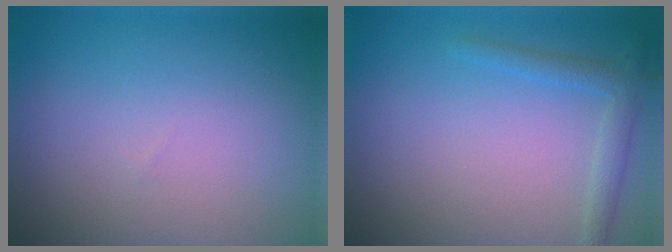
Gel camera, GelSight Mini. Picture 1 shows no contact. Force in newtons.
{"total": 2.0, "press": 2.0, "slide": 0.1}